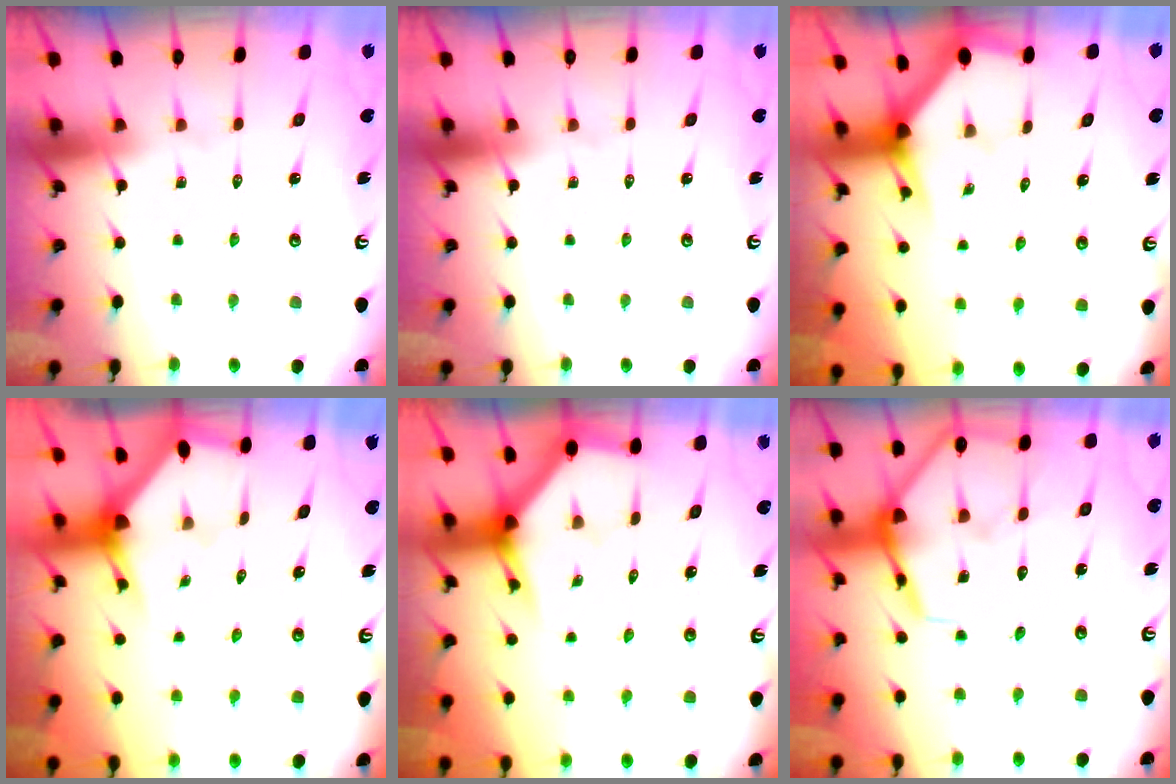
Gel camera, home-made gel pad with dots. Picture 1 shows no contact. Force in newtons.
{"total": 0.0}
{"total": 2.9, "press": 2.9, "slide": 0.1}
{"total": 2.3, "press": 2.3, "slide": 0.1}
{"total": 4.0, "press": 4.0, "slide": 0.2}
{"total": 15.0, "press": 14.9, "slide": 1.4}